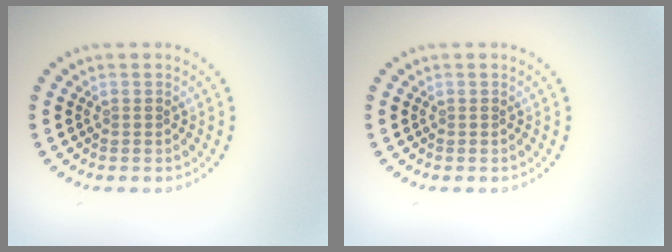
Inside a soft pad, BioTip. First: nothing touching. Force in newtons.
{"total": 0.0}